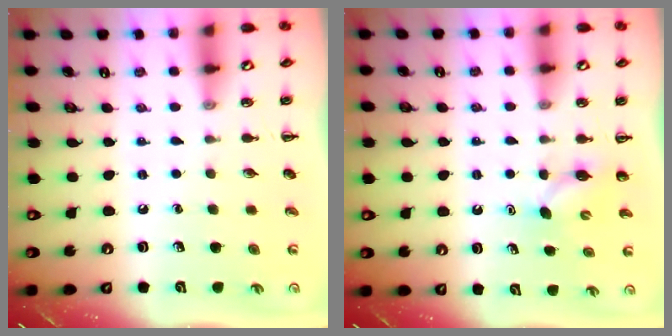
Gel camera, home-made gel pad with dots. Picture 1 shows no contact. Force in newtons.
{"total": 3.7, "press": 3.6, "slide": 0.9}